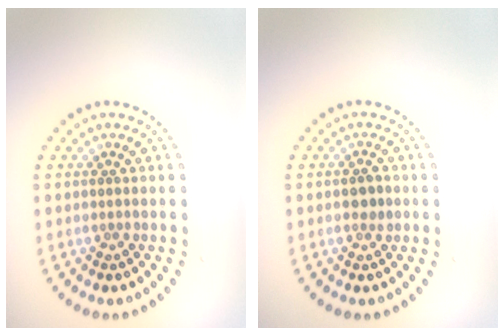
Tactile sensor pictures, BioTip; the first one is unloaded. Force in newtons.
{"total": 1.5, "press": 1.5, "slide": 0.3}